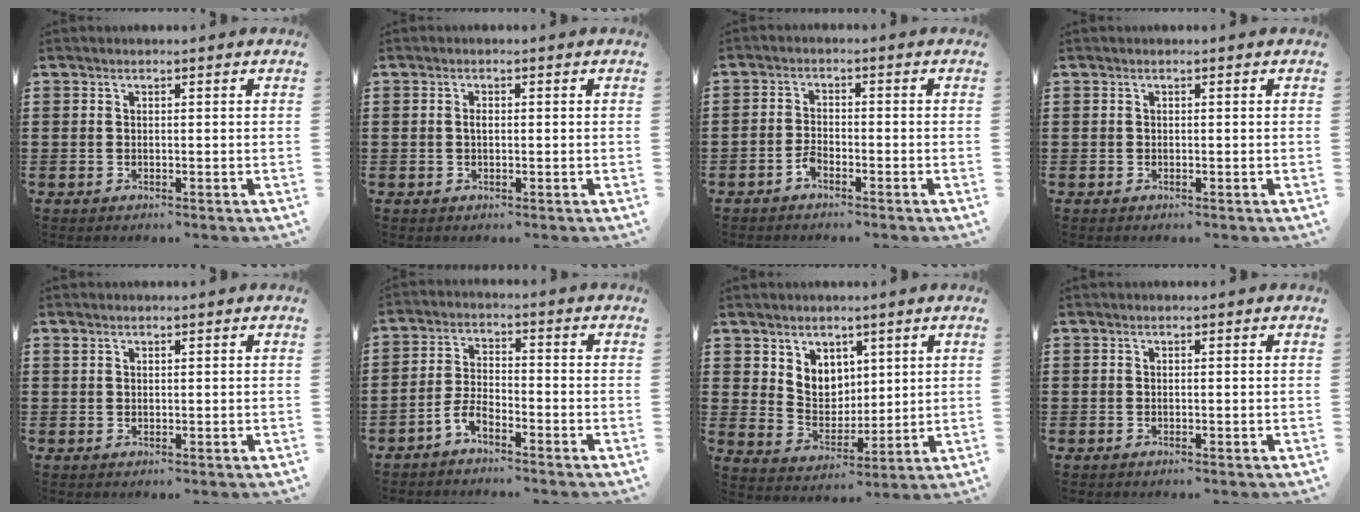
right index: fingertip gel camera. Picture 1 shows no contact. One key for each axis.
{"total": 1.1, "fx": 0.0, "fy": 0.5, "fz": 1.0, "tx": -0.021, "ty": 0.002, "tz": -0.001}
{"total": 2.3, "fx": -1.9, "fy": 0.7, "fz": 1.2, "tx": -0.032, "ty": 0.000, "tz": -0.040}
{"total": 0.0}
{"total": 1.0, "fx": 0.7, "fy": 0.6, "fz": 0.3, "tx": -0.008, "ty": 0.004, "tz": 0.014}
{"total": 3.9, "fx": -3.2, "fy": 1.0, "fz": 2.0, "tx": -0.059, "ty": 0.000, "tz": -0.069}
{"total": 5.8, "fx": 3.7, "fy": 4.4, "fz": 0.6, "tx": -0.031, "ty": -0.006, "tz": 0.068}
{"total": 0.0}